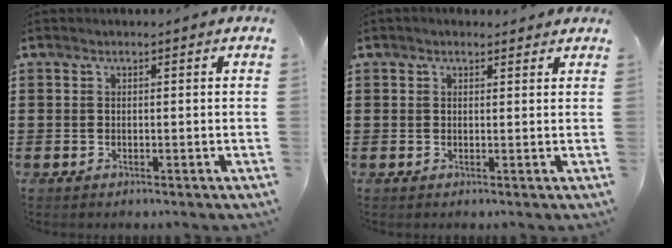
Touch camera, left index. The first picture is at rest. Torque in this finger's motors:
{"motor_torque": [0.55, -0.10, 0.03, 0.00]}